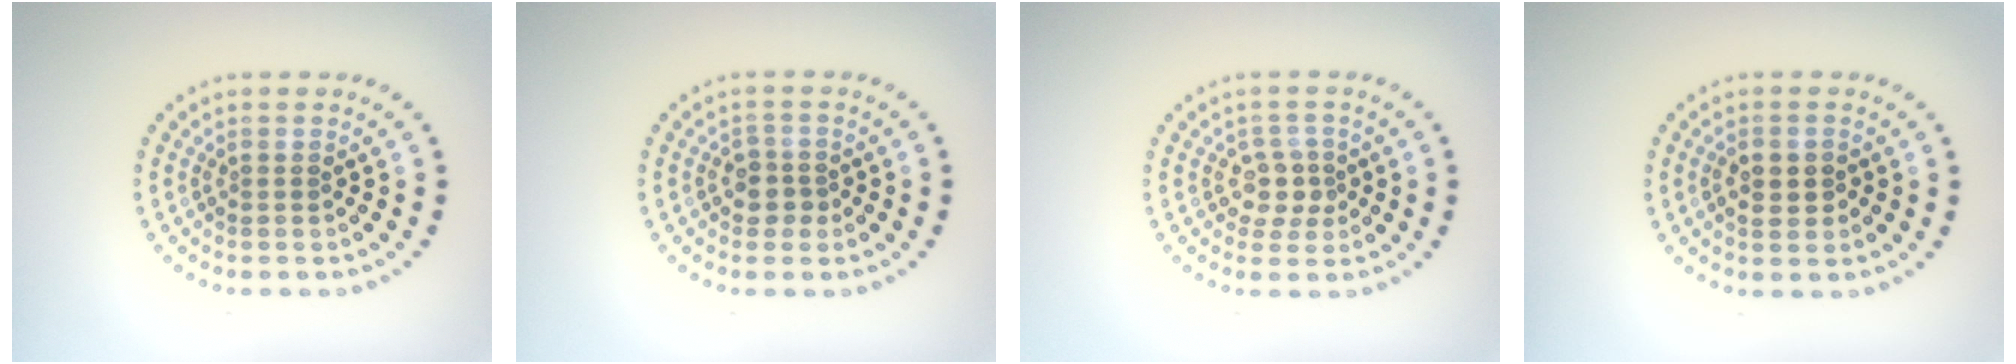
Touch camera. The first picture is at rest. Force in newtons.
{"total": 1.9, "press": 1.7, "slide": 0.9}
{"total": 2.5, "press": 2.2, "slide": 1.1}
{"total": 2.5, "press": 2.5, "slide": 0.2}